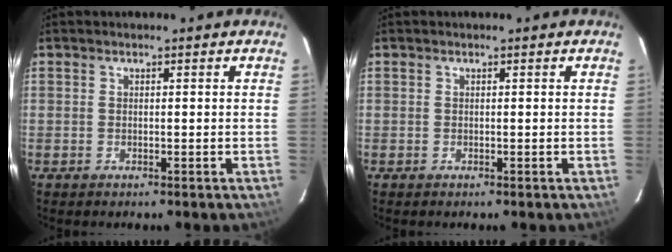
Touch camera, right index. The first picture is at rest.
{"total": 0.0}